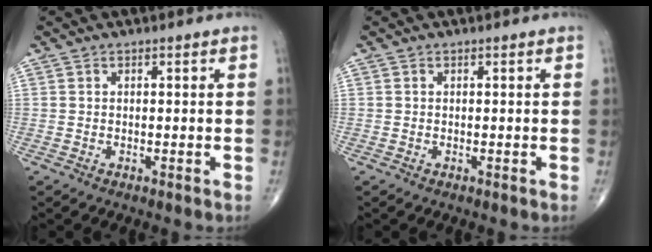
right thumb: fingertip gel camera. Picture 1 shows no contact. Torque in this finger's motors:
{"motor_torque": [0.01, 0.00, 0.06, 0.11, -0.02]}